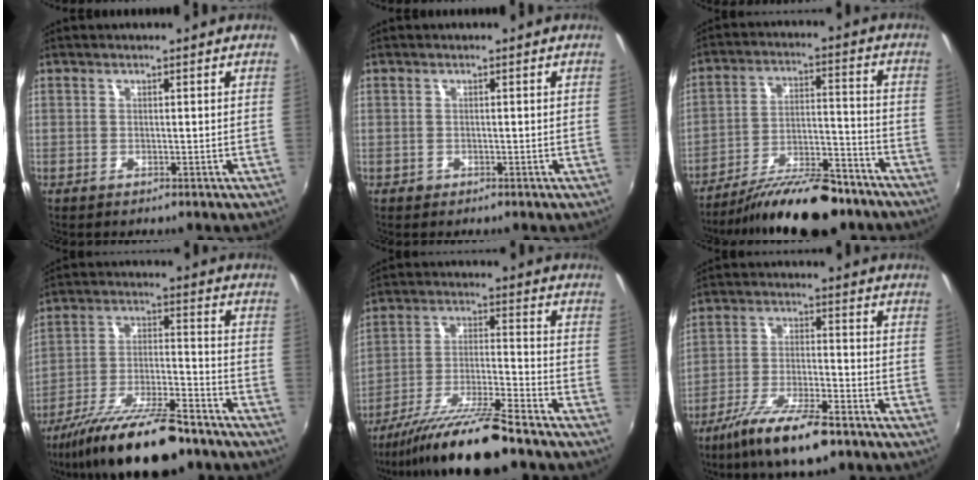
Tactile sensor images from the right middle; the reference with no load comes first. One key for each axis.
{"total": 0.6, "fx": -0.4, "fy": 0.5, "fz": 0.1, "tx": -0.002, "ty": -0.002, "tz": -0.005}
{"total": 16.7, "fx": -13.6, "fy": 4.4, "fz": 8.5, "tx": -0.153, "ty": -0.010, "tz": -0.208}
{"total": 19.0, "fx": -14.5, "fy": 4.8, "fz": 11.3, "tx": -0.214, "ty": -0.031, "tz": -0.239}
{"total": 14.4, "fx": -12.0, "fy": 0.2, "fz": 7.9, "tx": -0.163, "ty": -0.019, "tz": -0.213}
{"total": 12.8, "fx": -8.9, "fy": 3.1, "fz": 8.6, "tx": -0.183, "ty": -0.027, "tz": -0.161}